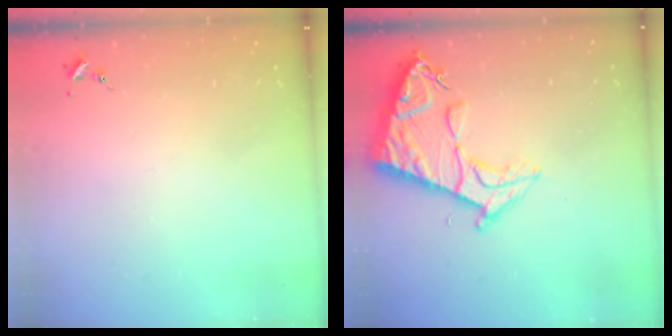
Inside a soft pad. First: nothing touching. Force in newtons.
{"total": 13.6, "press": 13.6, "slide": 1.3}